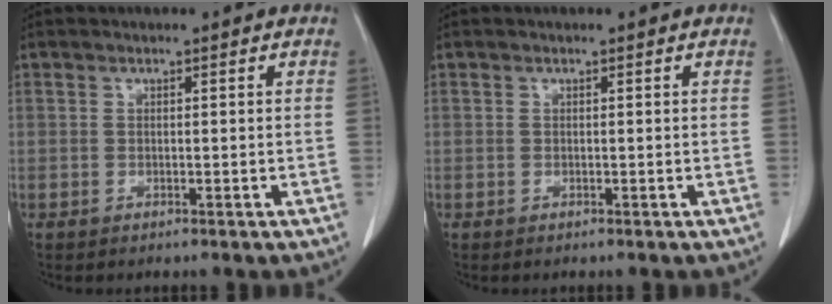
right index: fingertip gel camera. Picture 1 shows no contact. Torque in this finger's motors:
{"motor_torque": [0.00, 0.00, 0.00, 0.00]}